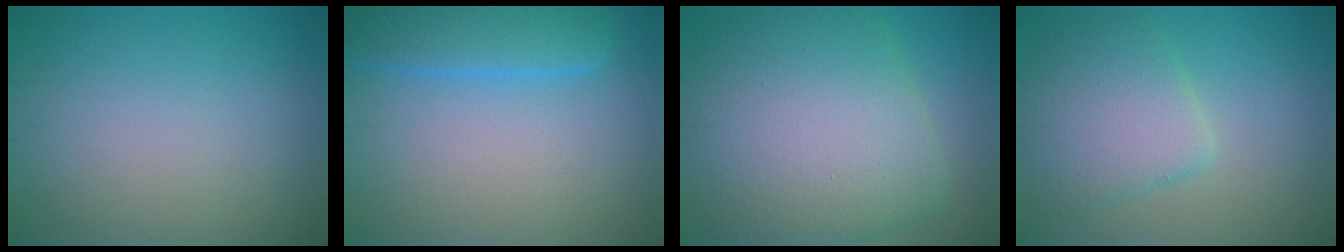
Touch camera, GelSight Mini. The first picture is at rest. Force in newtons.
{"total": 4.8, "press": 4.8, "slide": 0.2}
{"total": 12.3, "press": 12.2, "slide": 0.8}
{"total": 5.2, "press": 5.2, "slide": 0.2}